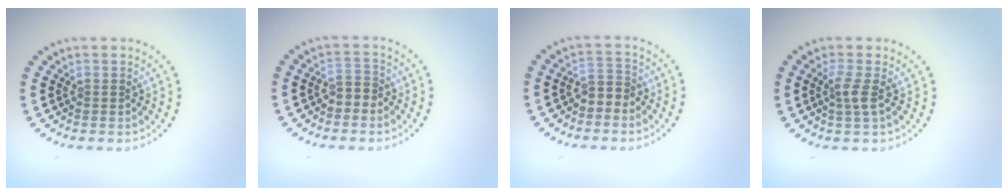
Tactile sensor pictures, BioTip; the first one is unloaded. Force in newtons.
{"total": 1.6, "press": 1.4, "slide": 0.7}
{"total": 1.6, "press": 1.4, "slide": 0.9}
{"total": 1.8, "press": 1.3, "slide": 1.1}